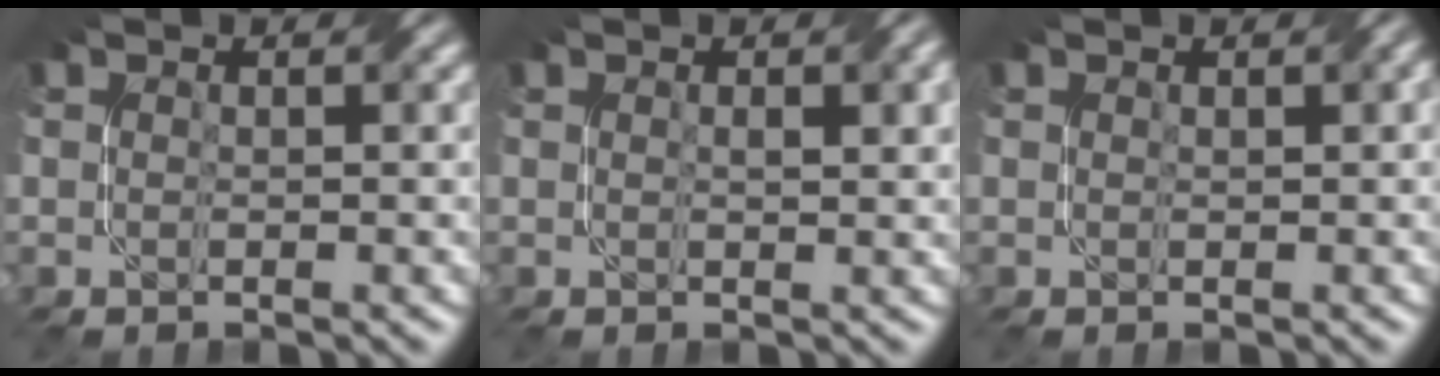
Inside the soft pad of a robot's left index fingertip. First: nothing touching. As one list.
[{"total": 1.8, "force": [0.5, 0.5, 1.7], "torque": [-0.022, 0.001, 0.011]}, {"total": 0.7, "force": [0.4, 0.0, 0.6], "torque": [-0.007, 0.002, 0.007]}]